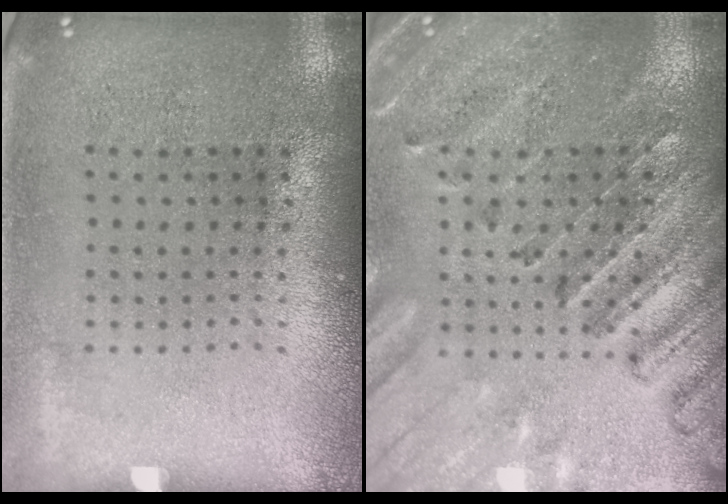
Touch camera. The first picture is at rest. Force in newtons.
{"total": 2.7, "press": 2.6, "slide": 0.8}